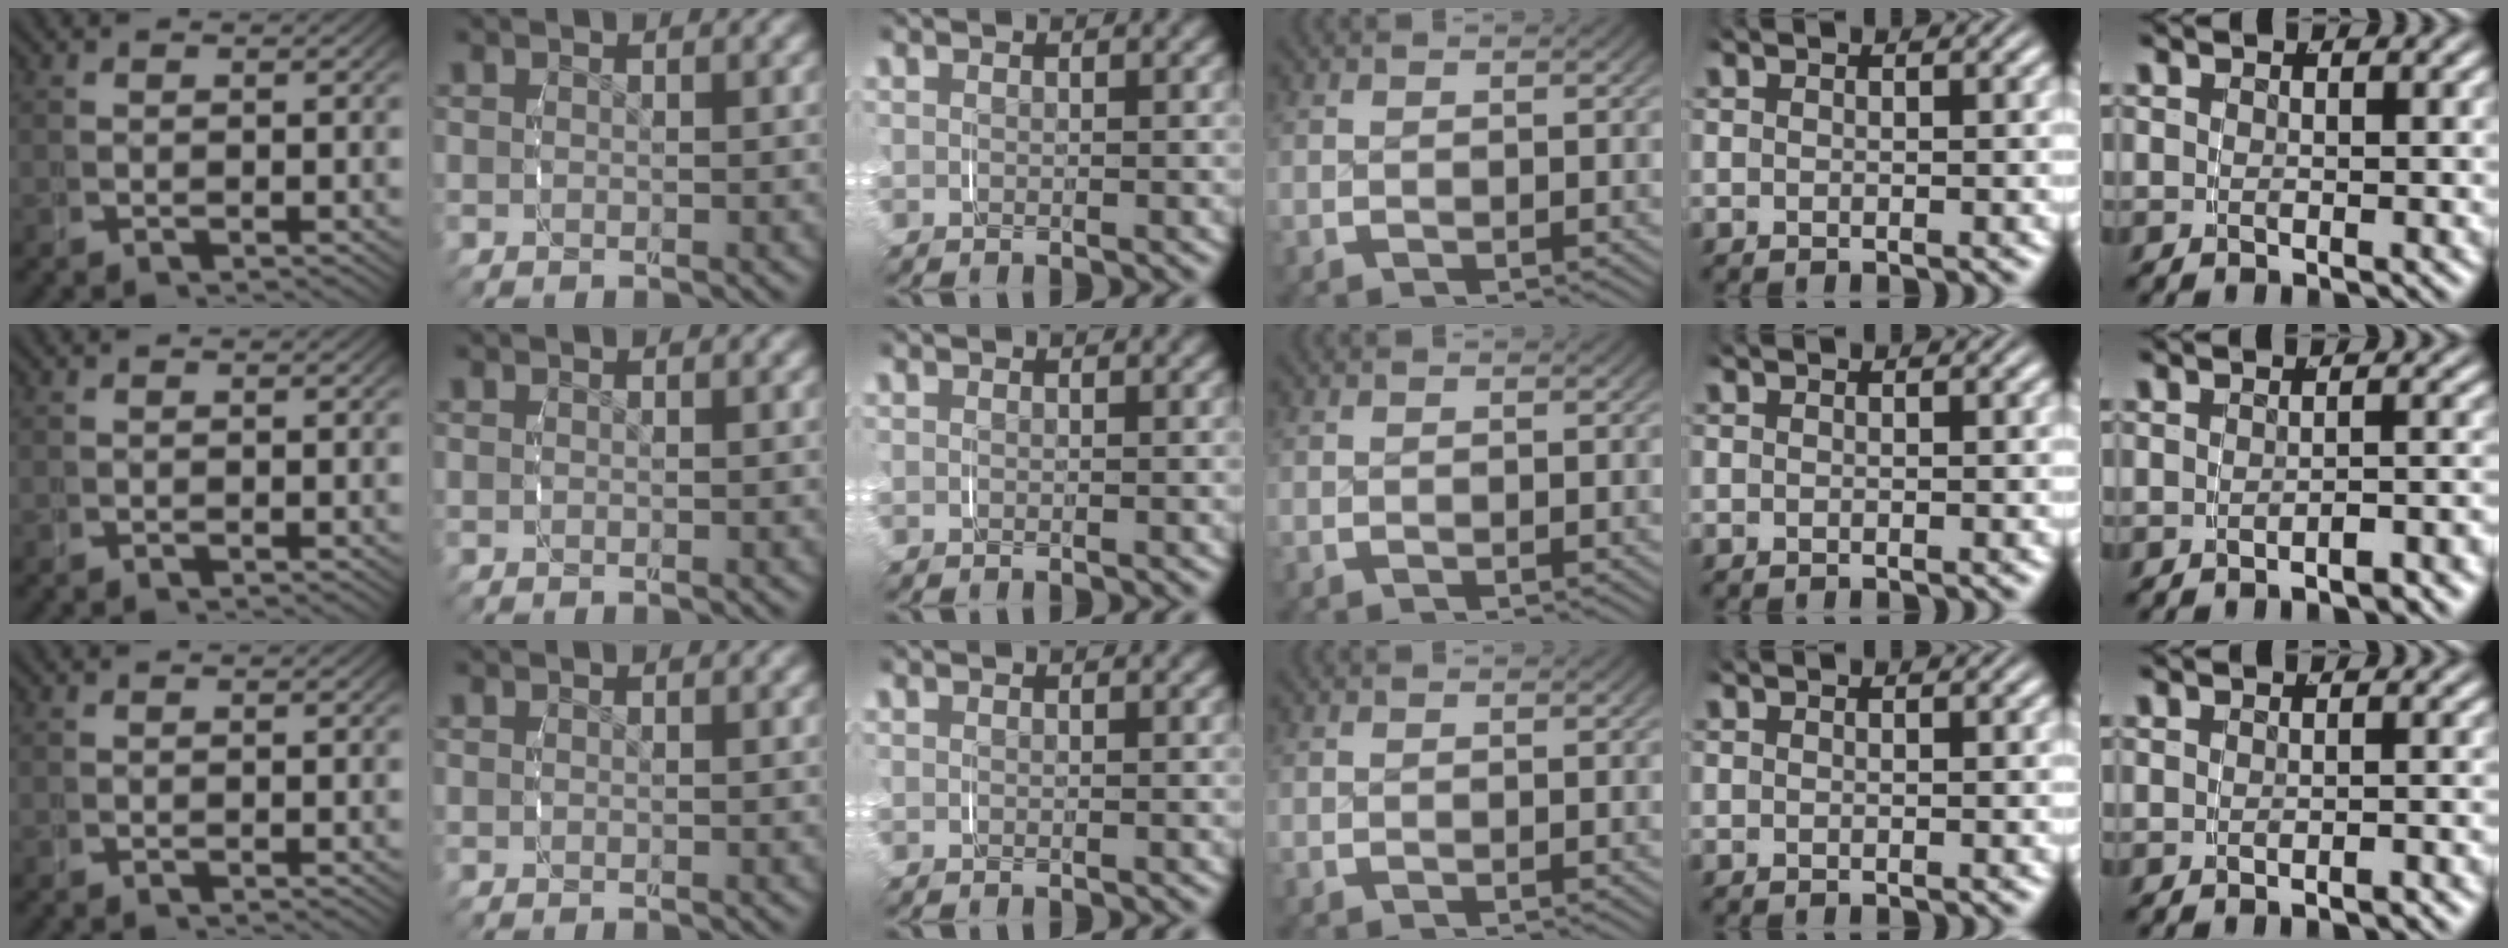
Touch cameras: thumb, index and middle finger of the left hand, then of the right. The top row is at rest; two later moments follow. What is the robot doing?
{"motion": "grasp_and_lifting", "object": "string"}